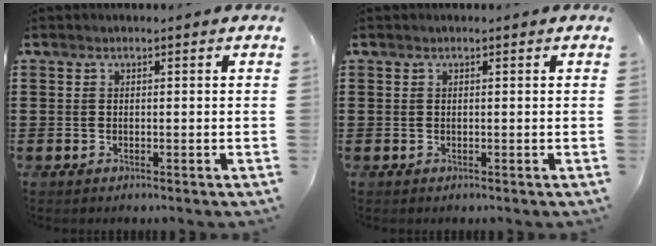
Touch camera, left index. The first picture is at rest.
{"total": 0.0}